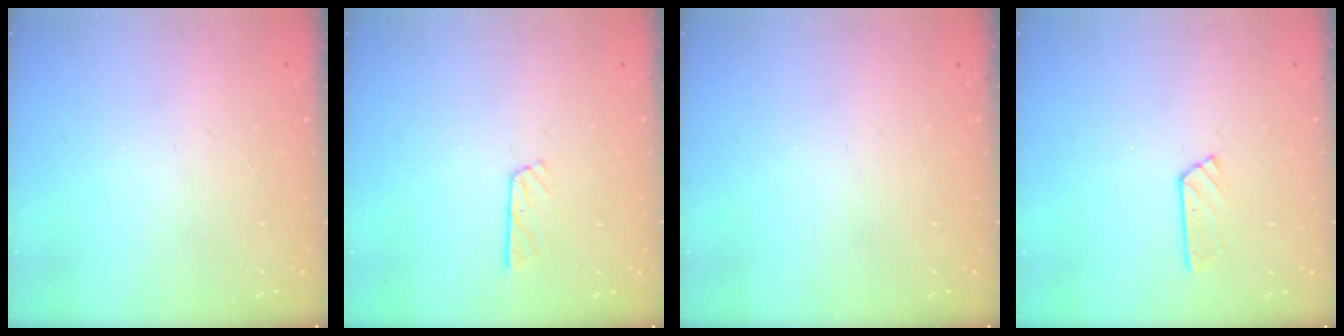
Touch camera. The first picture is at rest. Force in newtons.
{"total": 4.8, "press": 4.7, "slide": 0.4}
{"total": 0.0}
{"total": 4.0, "press": 3.9, "slide": 0.3}